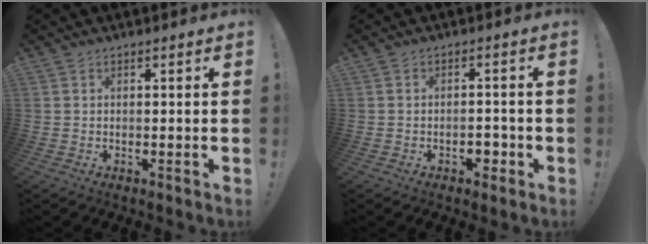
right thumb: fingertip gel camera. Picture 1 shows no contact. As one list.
[{"total": 3.6, "force": [-1.7, 2.5, 1.9], "torque": [-0.015, 0.002, -0.032]}]